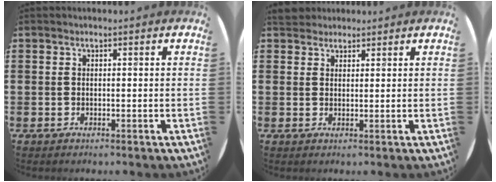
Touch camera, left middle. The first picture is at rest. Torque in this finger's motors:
{"motor_torque": [0.46, -0.41, 0.05, 0.02]}